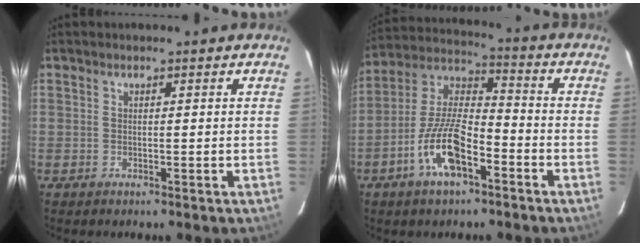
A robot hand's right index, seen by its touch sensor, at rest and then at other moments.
{"total": 13.0, "force": [-6.4, 4.9, 10.2], "torque": [-0.213, 0.004, -0.120]}